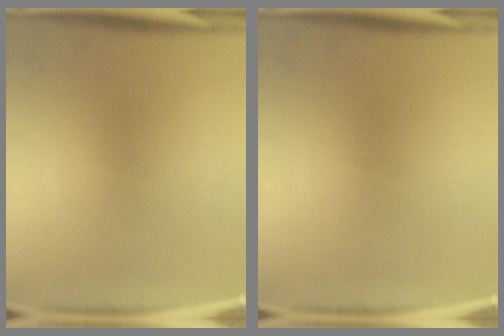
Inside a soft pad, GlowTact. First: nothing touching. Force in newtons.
{"total": 0.0}